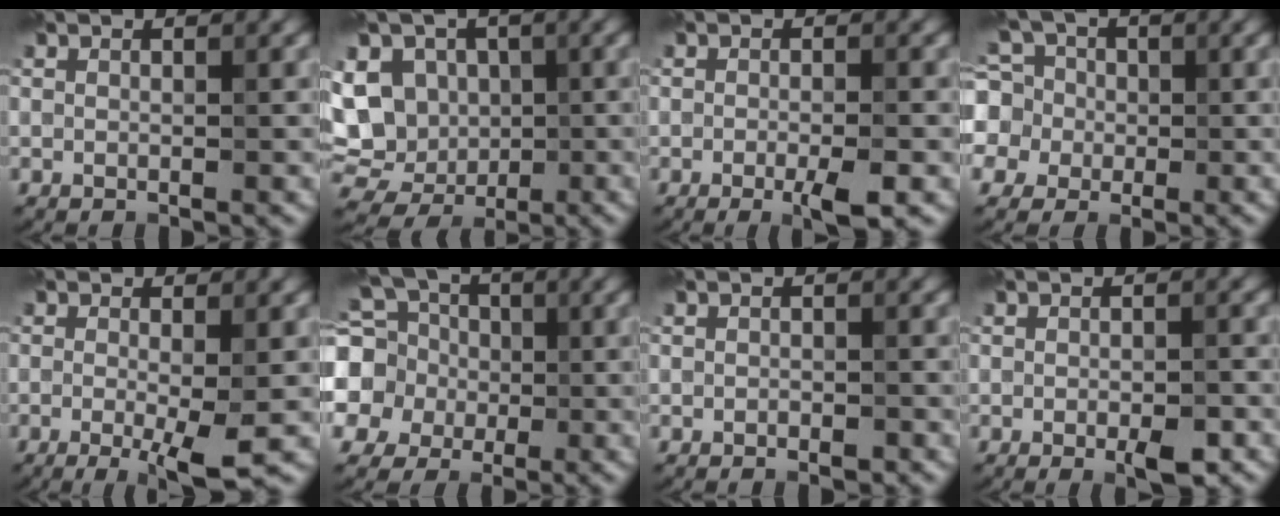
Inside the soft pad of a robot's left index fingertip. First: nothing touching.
{"total": 9.8, "force": [0.8, 8.4, 5.1], "torque": [-0.072, 0.010, -0.012]}
{"total": 2.8, "force": [-1.1, 0.5, 2.5], "torque": [-0.042, -0.008, -0.020]}
{"total": 9.4, "force": [2.0, 8.3, 3.9], "torque": [-0.085, 0.037, 0.001]}
{"total": 4.2, "force": [-1.1, 0.6, 4.0], "torque": [-0.070, -0.016, -0.018]}
{"total": 11.2, "force": [0.8, 9.9, 5.1], "torque": [-0.139, 0.016, -0.021]}
{"total": 0.9, "force": [-0.5, 0.4, 0.6], "torque": [-0.007, 0.000, -0.007]}
{"total": 2.8, "force": [-1.3, 0.9, 2.3], "torque": [-0.034, -0.004, -0.020]}